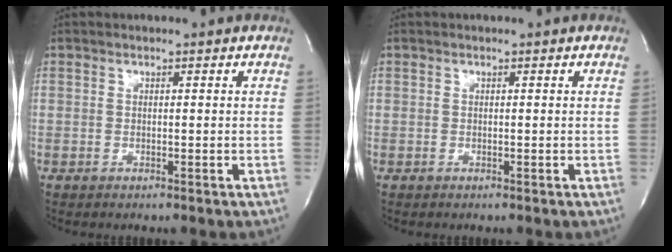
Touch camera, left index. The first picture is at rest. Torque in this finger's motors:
{"motor_torque": [-0.07, 0.03, 0.01, 0.02]}